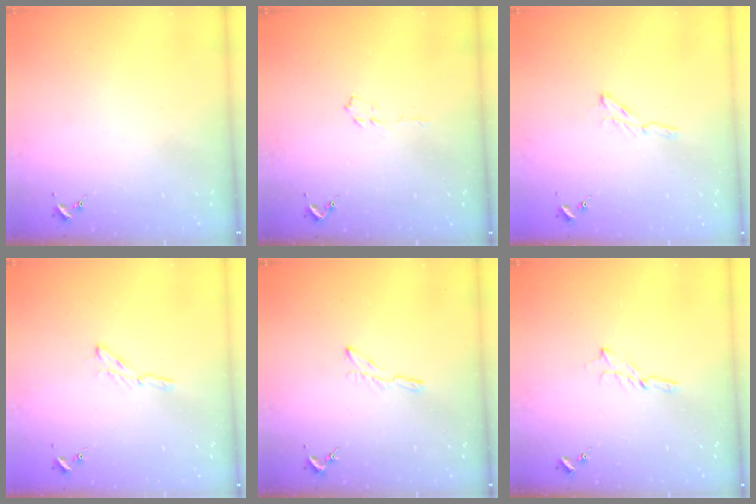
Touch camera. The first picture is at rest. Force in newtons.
{"total": 3.5, "press": 3.4, "slide": 0.5}
{"total": 3.9, "press": 3.8, "slide": 0.5}
{"total": 2.9, "press": 2.9, "slide": 0.3}
{"total": 4.2, "press": 4.2, "slide": 0.5}
{"total": 2.0, "press": 2.0, "slide": 0.2}